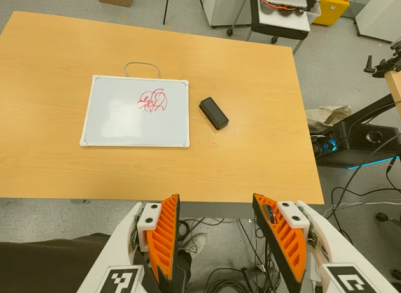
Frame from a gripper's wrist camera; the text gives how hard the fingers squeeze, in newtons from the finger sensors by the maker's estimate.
{"total": 0.0}